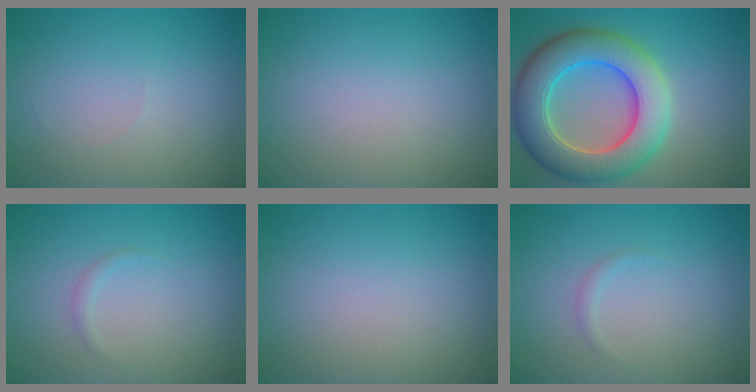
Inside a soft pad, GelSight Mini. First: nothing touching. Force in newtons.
{"total": 0.0}
{"total": 9.6, "press": 9.6, "slide": 0.5}
{"total": 0.6, "press": 0.6, "slide": 0.0}
{"total": 0.0}
{"total": 0.6, "press": 0.6, "slide": 0.0}